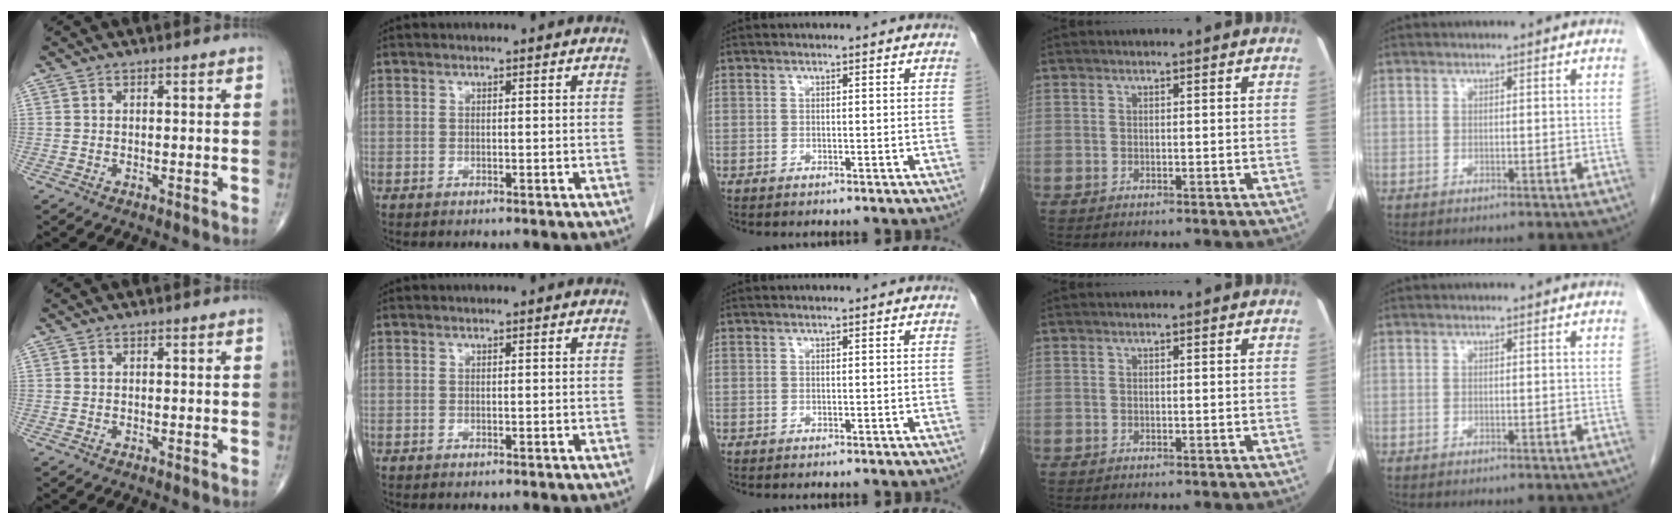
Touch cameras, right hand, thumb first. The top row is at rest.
{}